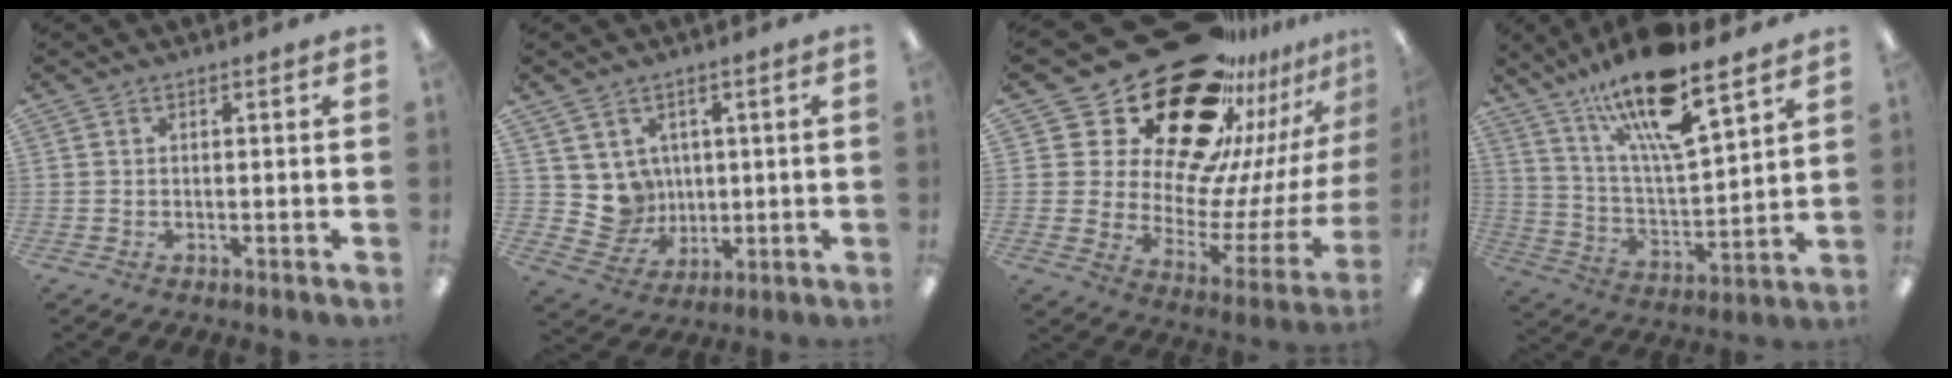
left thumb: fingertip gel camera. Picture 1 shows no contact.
{"total": 7.2, "force": [2.5, 6.7, 0.6], "torque": [-0.017, -0.016, 0.058]}
{"total": 32.5, "force": [21.7, 16.2, 18.0], "torque": [-0.285, -0.167, 0.406]}
{"total": 18.7, "force": [13.9, 4.5, 11.6], "torque": [-0.206, -0.081, 0.234]}